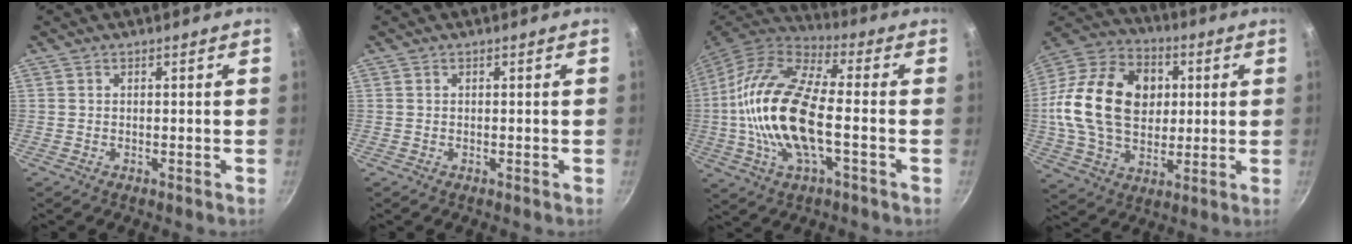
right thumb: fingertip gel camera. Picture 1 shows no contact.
{"total": 0.0}
{"total": 20.1, "force": [-2.2, 8.4, 18.1], "torque": [-0.355, 0.027, -0.058]}
{"total": 23.8, "force": [2.6, 17.2, 16.1], "torque": [-0.266, 0.023, 0.040]}